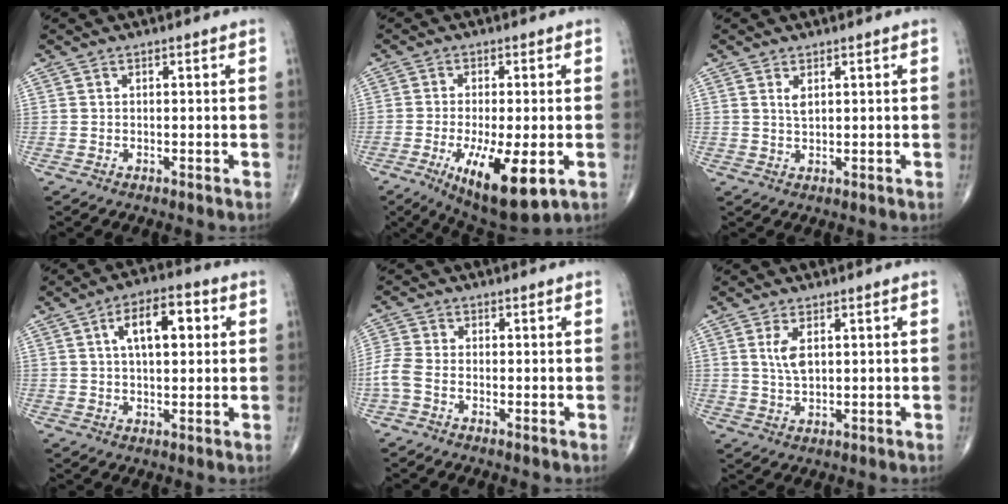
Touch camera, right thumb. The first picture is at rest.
{"total": 13.6, "force": [-4.6, 4.3, 12.1], "torque": [-0.204, -0.021, -0.061]}
{"total": 1.8, "force": [0.8, 0.7, 1.4], "torque": [-0.025, -0.005, 0.020]}
{"total": 10.0, "force": [2.7, 4.7, 8.4], "torque": [-0.119, 0.013, 0.037]}
{"total": 3.9, "force": [-1.6, 1.8, 3.0], "torque": [-0.090, 0.004, -0.046]}
{"total": 4.3, "force": [1.3, 2.0, 3.5], "torque": [-0.070, -0.007, 0.032]}